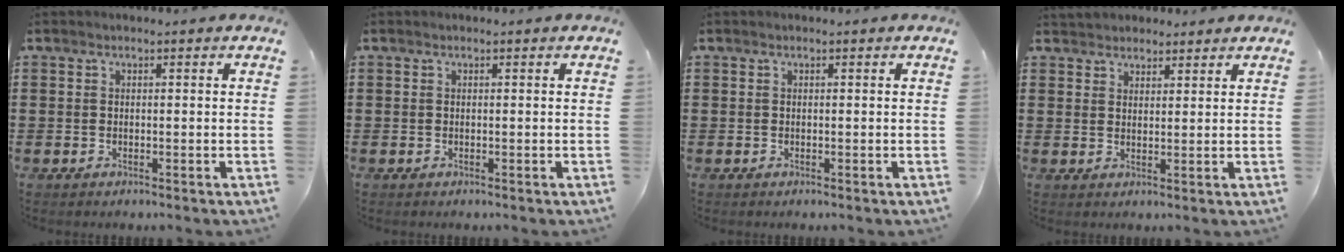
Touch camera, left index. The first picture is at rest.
{"total": 0.0}
{"total": 0.0}
{"total": 2.5, "force": [2.3, 0.9, -0.3], "torque": [-0.001, 0.003, 0.045]}